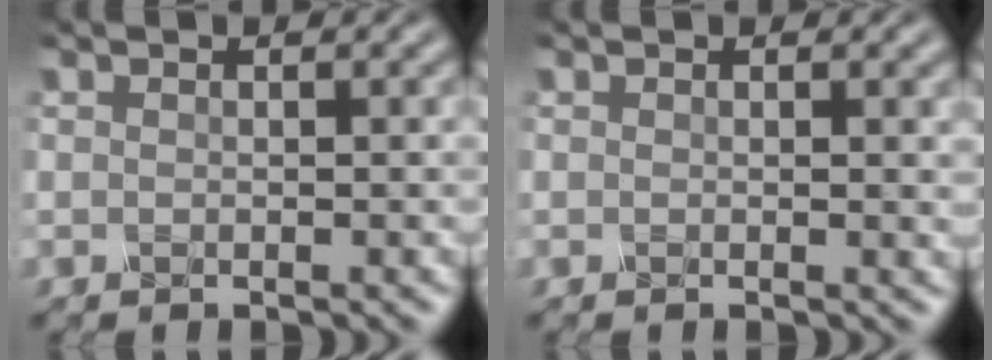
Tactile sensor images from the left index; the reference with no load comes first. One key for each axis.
{"total": 1.1, "fx": 0.3, "fy": 0.4, "fz": 1.0, "tx": -0.005, "ty": 0.002, "tz": 0.001}